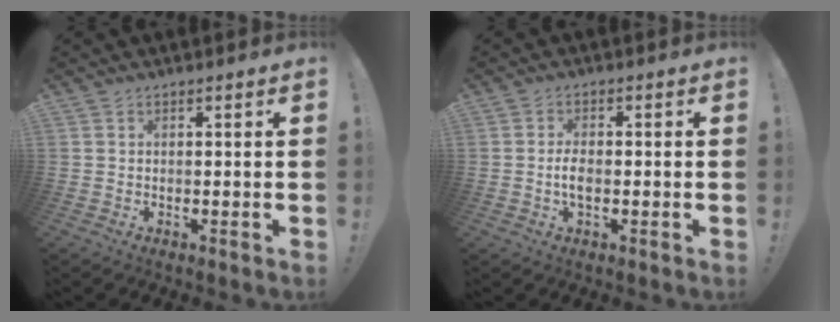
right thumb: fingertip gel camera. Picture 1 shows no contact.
{"total": 3.7, "force": [-0.9, 1.8, 3.1], "torque": [-0.062, -0.002, -0.020]}